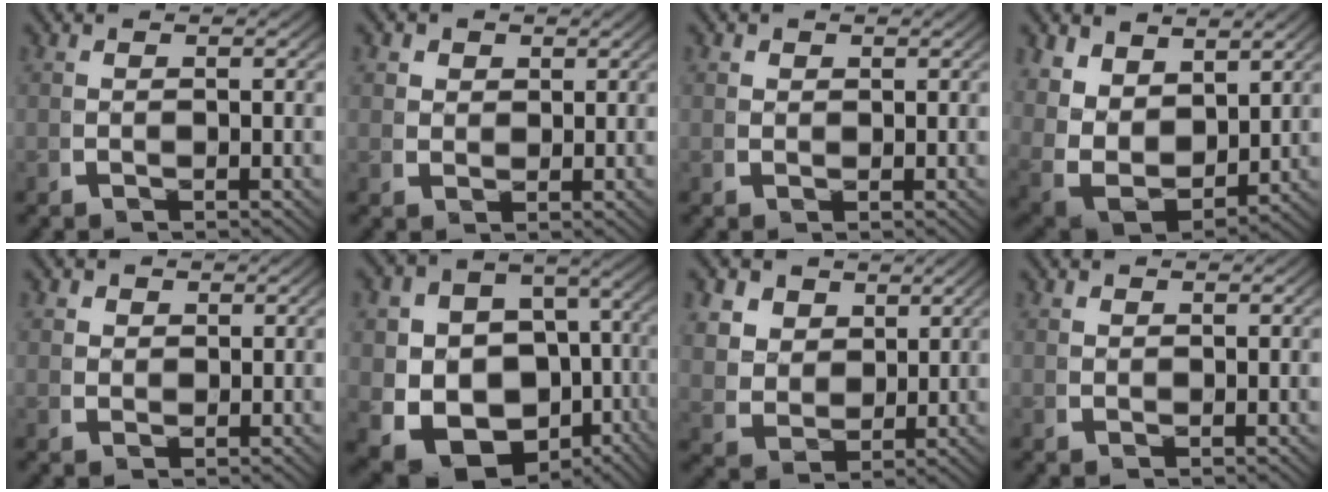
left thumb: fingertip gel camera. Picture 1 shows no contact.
{"total": 2.2, "force": [1.1, 1.7, 0.8], "torque": [-0.011, -0.005, 0.021]}
{"total": 0.9, "force": [0.6, 0.7, 0.2], "torque": [0.001, 0.001, 0.012]}
{"total": 8.8, "force": [0.0, 6.5, 5.8], "torque": [-0.163, -0.046, 0.016]}
{"total": 1.6, "force": [1.0, 1.1, 0.5], "torque": [-0.002, -0.001, 0.019]}
{"total": 15.6, "force": [-5.4, 11.6, 9.0], "torque": [-0.187, -0.080, -0.060]}
{"total": 6.7, "force": [1.8, 5.4, 3.5], "torque": [-0.090, -0.032, 0.040]}
{"total": 0.6, "force": [0.6, 0.1, 0.0], "torque": [0.007, 0.003, 0.014]}